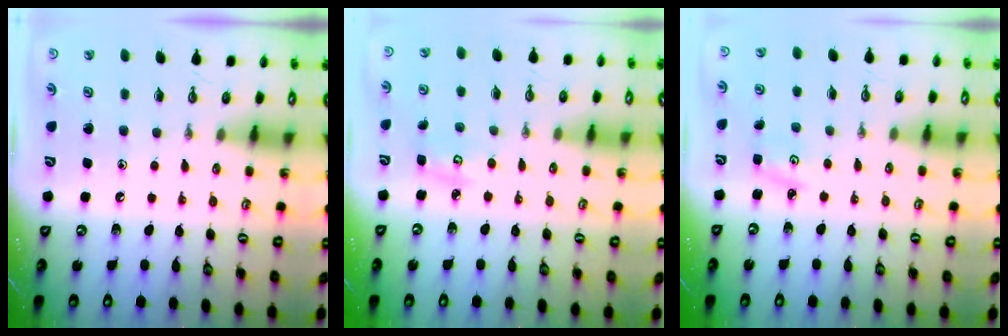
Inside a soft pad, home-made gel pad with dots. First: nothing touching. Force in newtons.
{"total": 4.9, "press": 4.9, "slide": 0.4}
{"total": 2.7, "press": 2.6, "slide": 0.4}